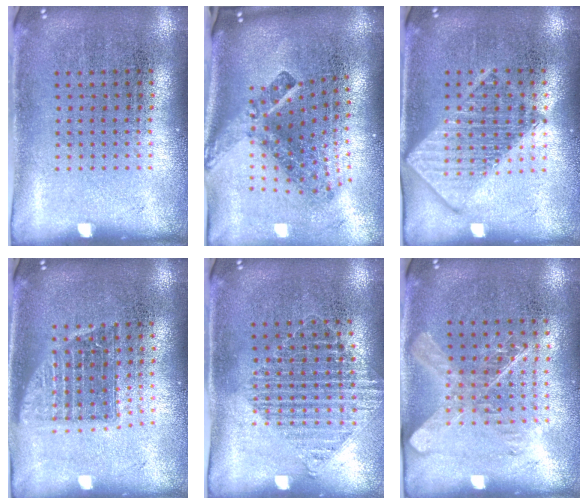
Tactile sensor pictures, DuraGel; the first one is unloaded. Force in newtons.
{"total": 2.9, "press": 1.7, "slide": 2.3}
{"total": 2.8, "press": 2.8, "slide": 0.4}
{"total": 1.4, "press": 1.1, "slide": 0.8}
{"total": 1.1, "press": 1.1, "slide": 0.1}
{"total": 1.5, "press": 1.3, "slide": 0.7}